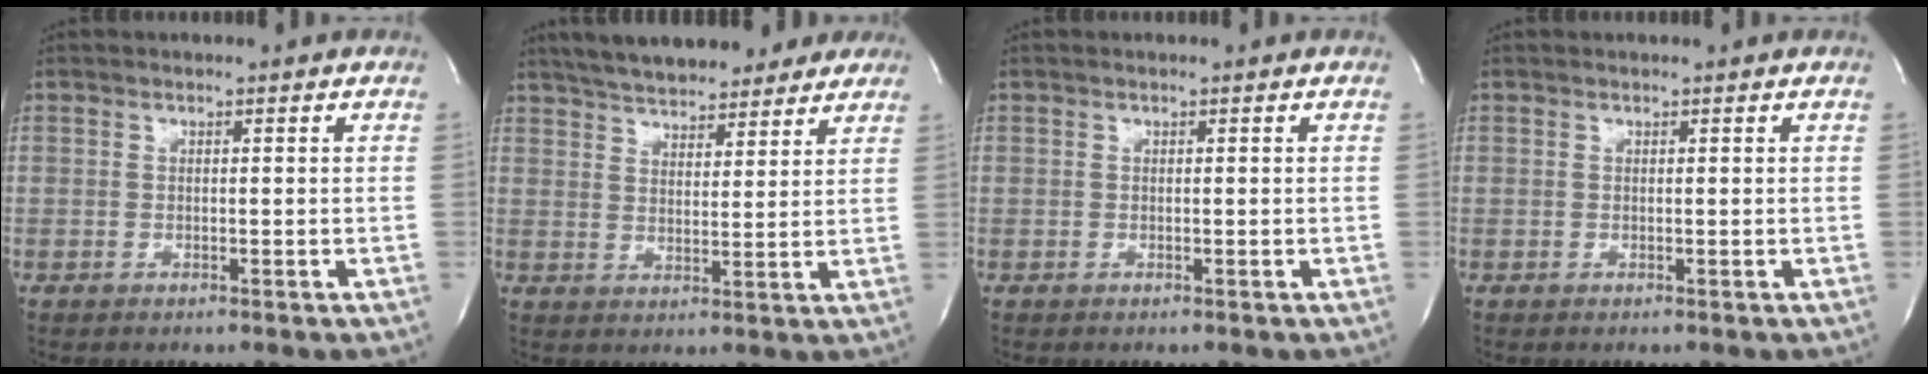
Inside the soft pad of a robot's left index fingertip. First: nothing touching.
{"total": 17.2, "force": [14.8, 5.4, 7.1], "torque": [-0.115, 0.029, 0.209]}
{"total": 0.0}
{"total": 0.8, "force": [0.8, -0.1, 0.0], "torque": [-0.006, 0.002, 0.009]}